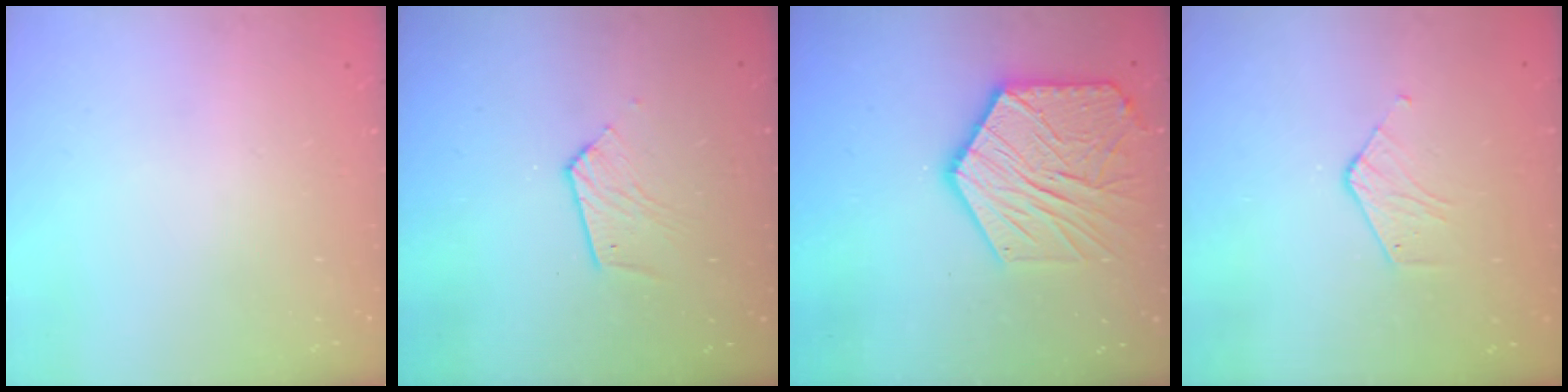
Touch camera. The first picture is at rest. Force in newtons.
{"total": 7.0, "press": 7.0, "slide": 0.5}
{"total": 18.9, "press": 18.8, "slide": 1.8}
{"total": 3.8, "press": 3.8, "slide": 0.3}